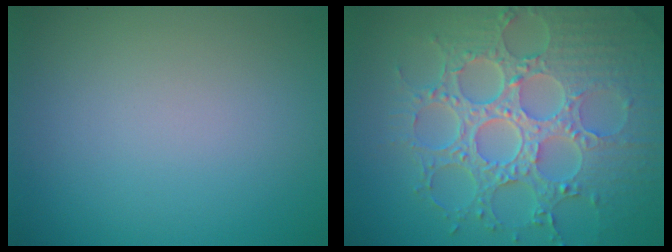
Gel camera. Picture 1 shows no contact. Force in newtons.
{"total": 8.8, "press": 6.6, "slide": 5.9}